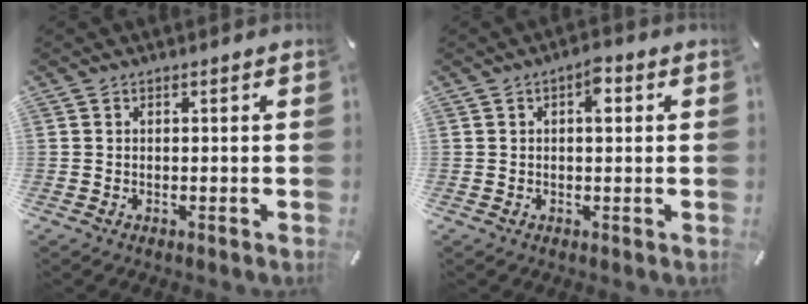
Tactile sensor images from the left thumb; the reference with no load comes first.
{"total": 3.7, "force": [1.0, 1.8, 3.1], "torque": [-0.035, -0.004, 0.007]}